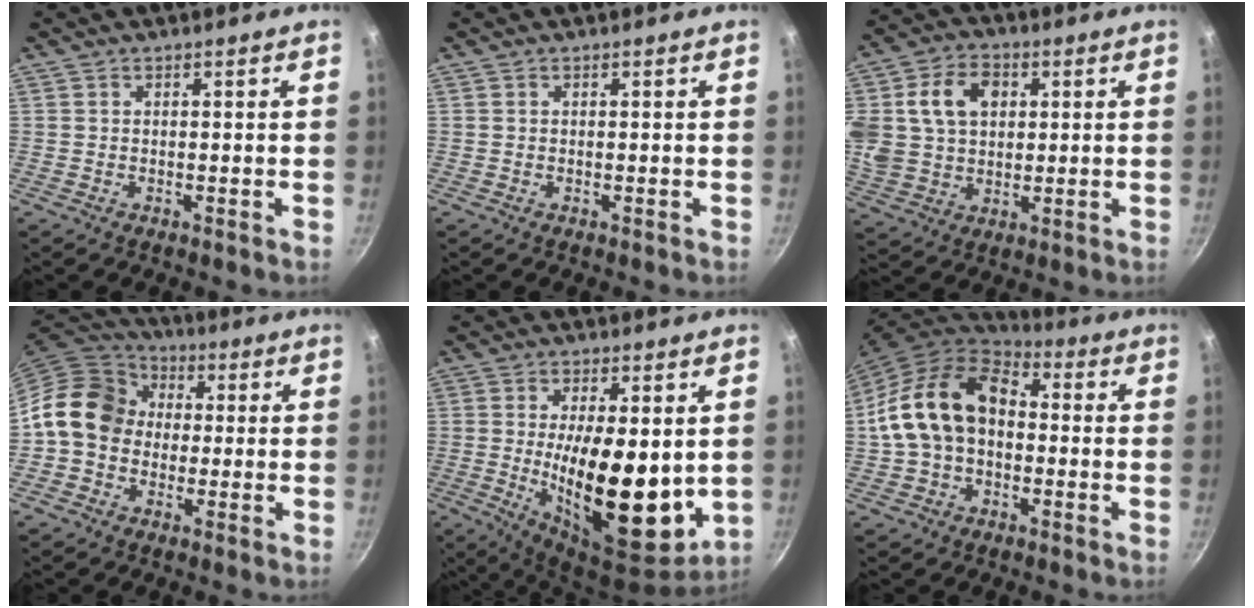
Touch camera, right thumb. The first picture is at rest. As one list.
[{"total": 0.0}, {"total": 17.6, "force": [4.2, 13.4, 10.6], "torque": [-0.206, 0.018, 0.077]}, {"total": 12.3, "force": [0.5, 10.4, 6.6], "torque": [-0.076, 0.025, -0.014]}, {"total": 18.4, "force": [0.0, 7.7, 16.7], "torque": [-0.243, -0.029, 0.007]}, {"total": 16.1, "force": [0.1, 11.6, 11.3], "torque": [-0.183, 0.043, -0.010]}]